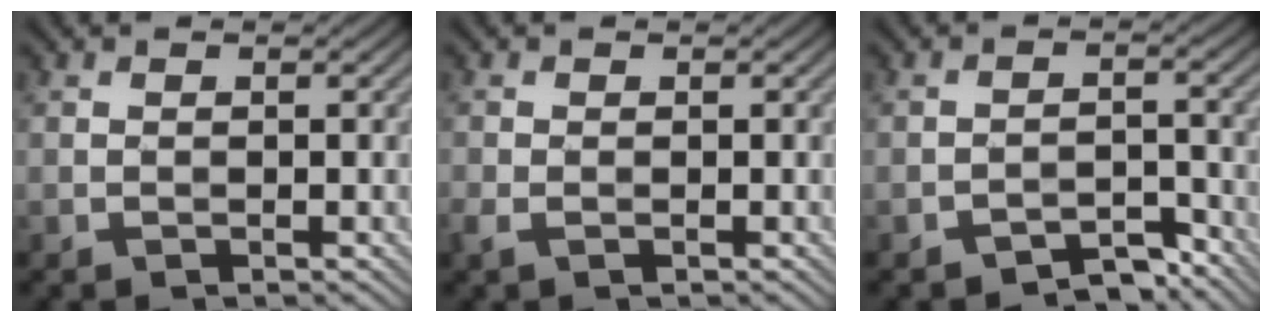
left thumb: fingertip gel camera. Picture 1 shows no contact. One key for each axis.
{"total": 1.5, "fx": -0.7, "fy": 0.7, "fz": 1.1, "tx": -0.034, "ty": -0.005, "tz": -0.018}
{"total": 3.8, "fx": -3.3, "fy": 1.3, "fz": 1.4, "tx": -0.016, "ty": 0.011, "tz": -0.053}